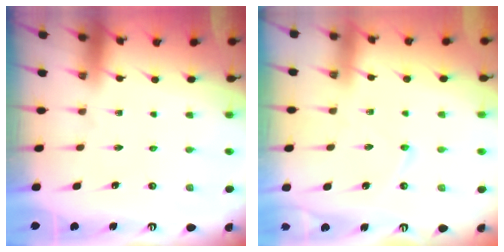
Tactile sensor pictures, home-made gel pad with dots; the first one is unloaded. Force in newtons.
{"total": 2.9, "press": 2.9, "slide": 0.2}